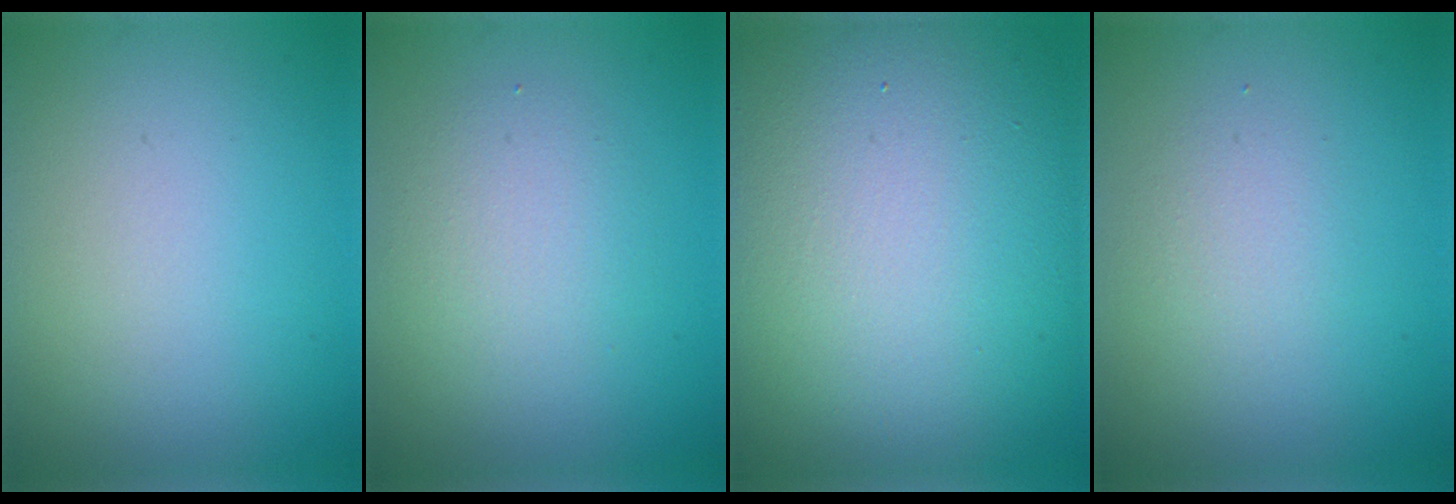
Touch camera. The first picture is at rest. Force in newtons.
{"total": 2.6, "press": 2.6, "slide": 0.3}
{"total": 17.9, "press": 17.8, "slide": 1.3}
{"total": 1.6, "press": 1.6, "slide": 0.0}